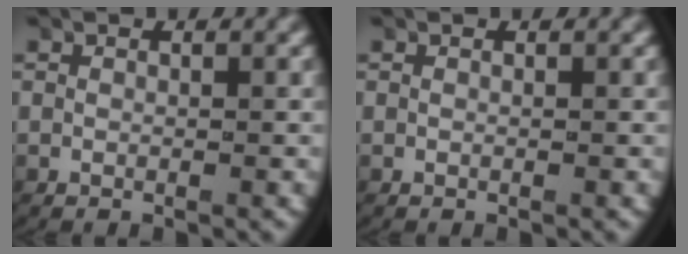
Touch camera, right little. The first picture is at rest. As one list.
[{"total": 0.0}]